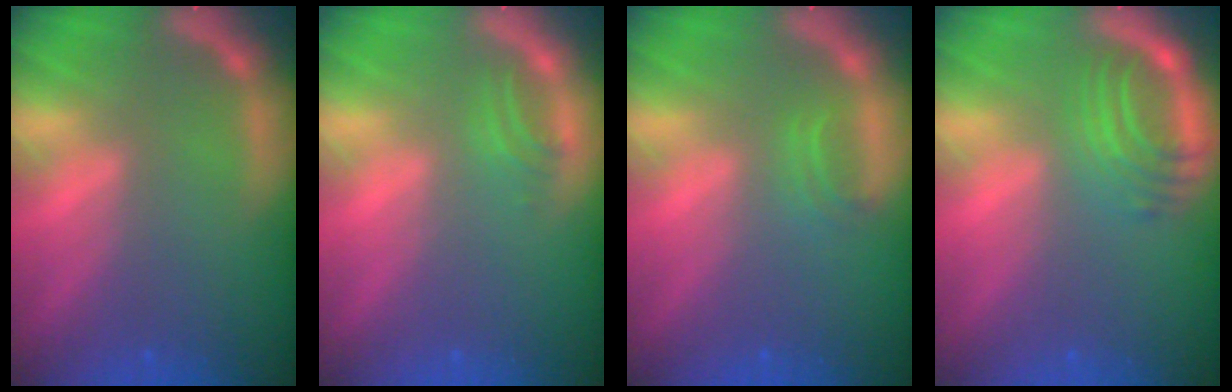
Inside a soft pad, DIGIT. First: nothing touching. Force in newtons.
{"total": 1.5}
{"total": 1.4}
{"total": 5.0}